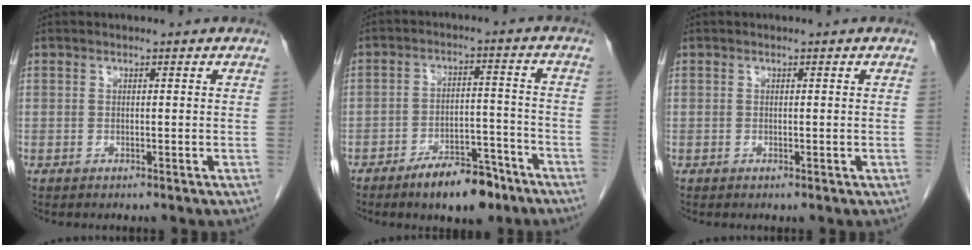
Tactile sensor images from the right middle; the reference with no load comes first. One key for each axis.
{"total": 8.7, "fx": -6.2, "fy": 3.2, "fz": 5.0, "tx": -0.074, "ty": 0.007, "tz": -0.099}
{"total": 0.0}